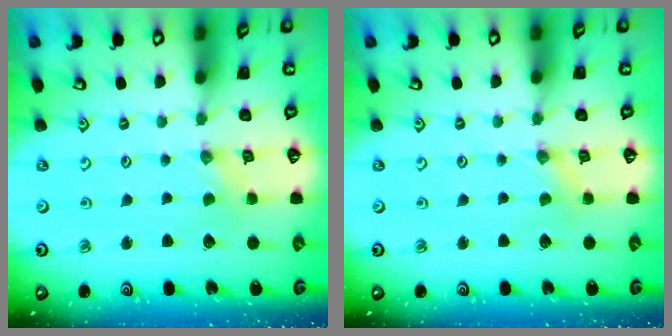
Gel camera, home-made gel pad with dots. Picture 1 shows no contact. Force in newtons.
{"total": 0.0}